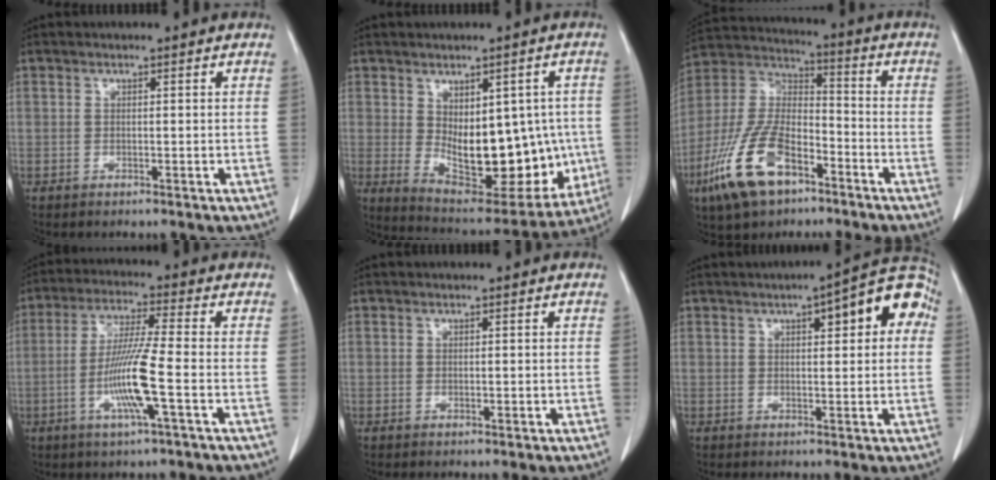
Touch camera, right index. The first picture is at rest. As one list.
[{"total": 17.6, "force": [-1.3, 9.0, 15.0], "torque": [-0.221, -0.003, 0.013]}, {"total": 15.8, "force": [-8.5, 7.3, 11.1], "torque": [-0.240, 0.002, -0.156]}, {"total": 9.8, "force": [-2.7, -0.5, 9.4], "torque": [-0.189, -0.009, -0.054]}, {"total": 0.0}, {"total": 9.8, "force": [3.1, 2.4, 9.0], "torque": [-0.110, 0.032, 0.032]}]